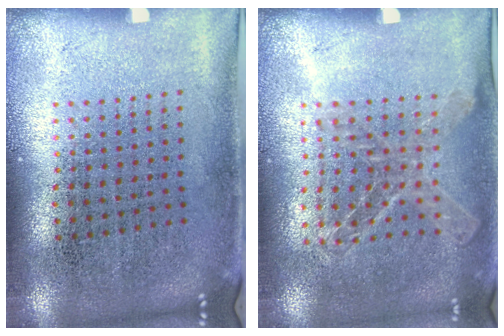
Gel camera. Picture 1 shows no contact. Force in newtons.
{"total": 1.2, "press": 1.1, "slide": 0.2}